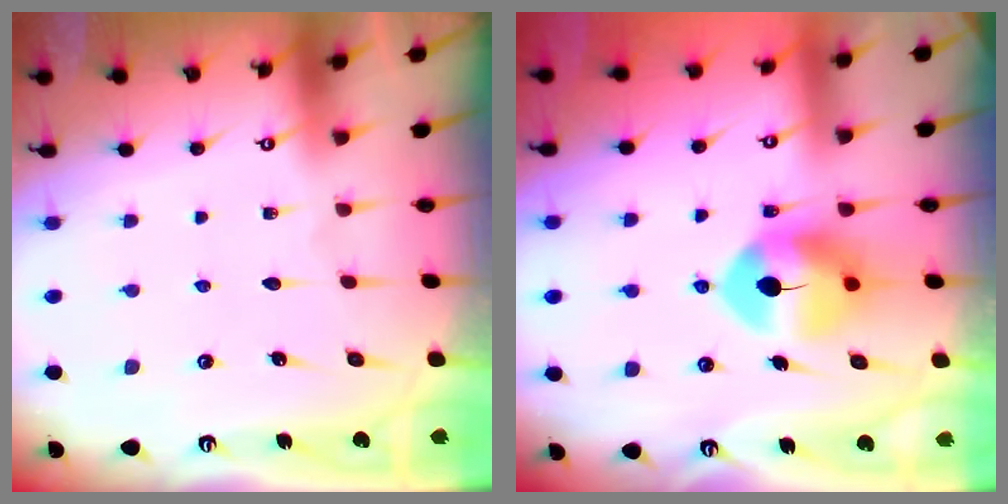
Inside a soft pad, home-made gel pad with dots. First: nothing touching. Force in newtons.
{"total": 9.3, "press": 9.2, "slide": 1.4}